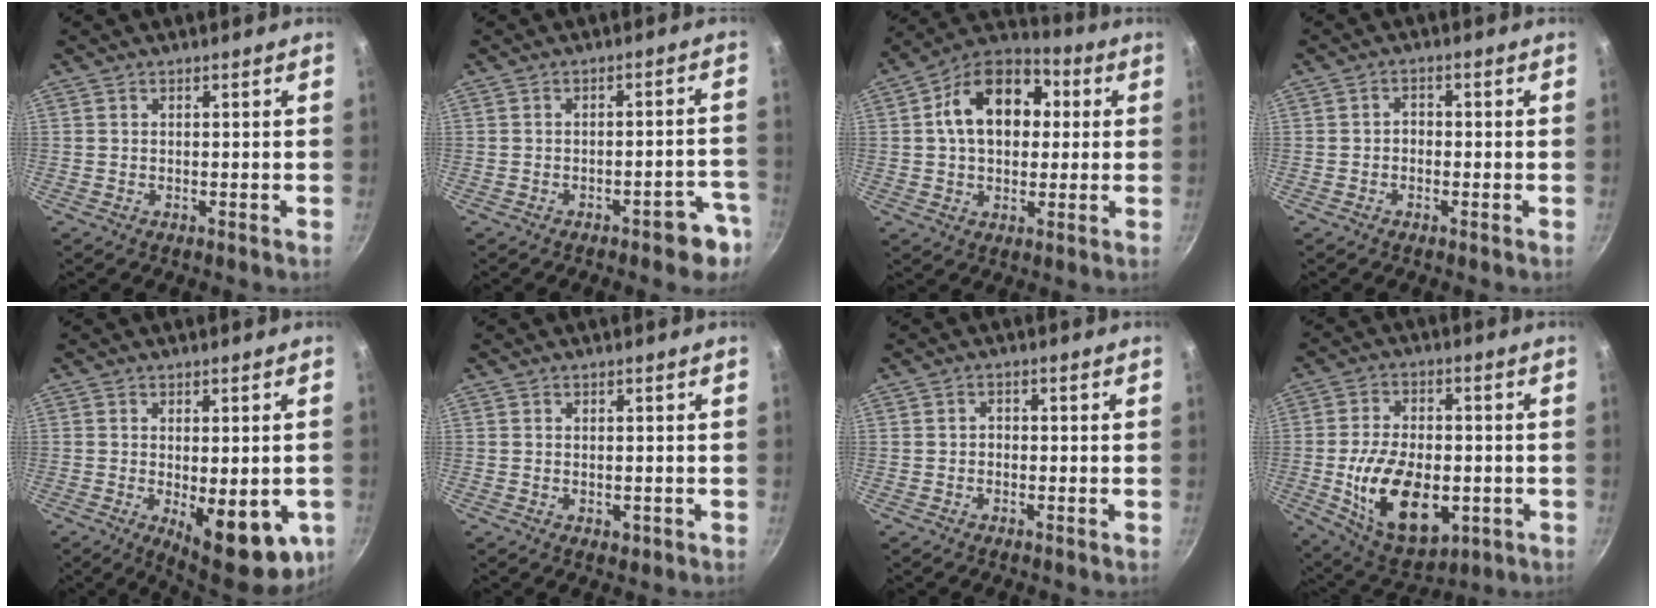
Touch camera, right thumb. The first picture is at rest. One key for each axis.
{"total": 7.1, "fx": -4.1, "fy": 2.9, "fz": 4.9, "tx": -0.021, "ty": 0.044, "tz": -0.036}
{"total": 16.7, "fx": 2.8, "fy": 11.7, "fz": 11.6, "tx": -0.153, "ty": 0.029, "tz": 0.026}
{"total": 2.0, "fx": -0.6, "fy": 1.5, "fz": 1.0, "tx": -0.007, "ty": 0.013, "tz": -0.014}
{"total": 15.6, "fx": -4.0, "fy": 6.1, "fz": 13.8, "tx": -0.150, "ty": -0.016, "tz": -0.038}
{"total": 1.7, "fx": -0.4, "fy": 1.1, "fz": 1.2, "tx": -0.015, "ty": -0.002, "tz": -0.005}
{"total": 1.3, "fx": -0.5, "fy": 1.1, "fz": 0.7, "tx": -0.007, "ty": 0.008, "tz": -0.011}
{"total": 18.3, "fx": -3.7, "fy": 10.8, "fz": 14.3, "tx": -0.229, "ty": 0.005, "tz": -0.047}